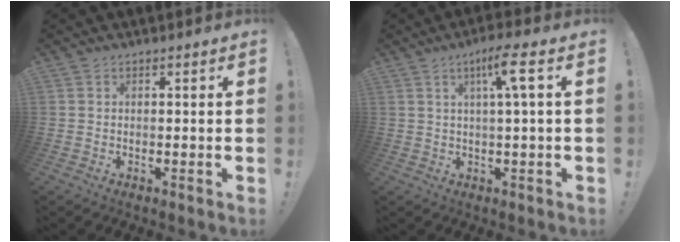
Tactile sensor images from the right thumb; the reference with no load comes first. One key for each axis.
{"total": 7.0, "fx": 2.0, "fy": 0.1, "fz": 6.7, "tx": -0.108, "ty": -0.003, "tz": 0.022}